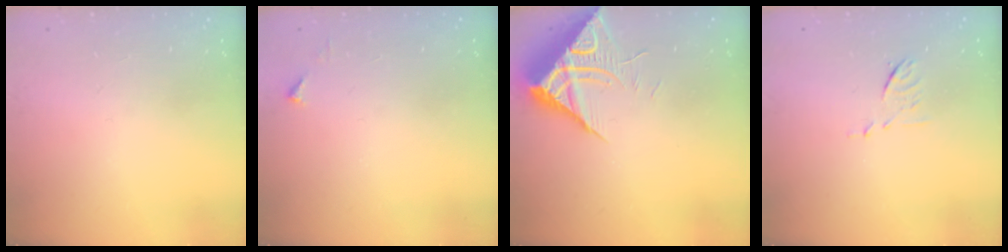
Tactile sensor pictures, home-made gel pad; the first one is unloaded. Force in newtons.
{"total": 3.2, "press": 3.2, "slide": 0.3}
{"total": 10.0, "press": 10.0, "slide": 0.6}
{"total": 6.2, "press": 6.2, "slide": 0.7}